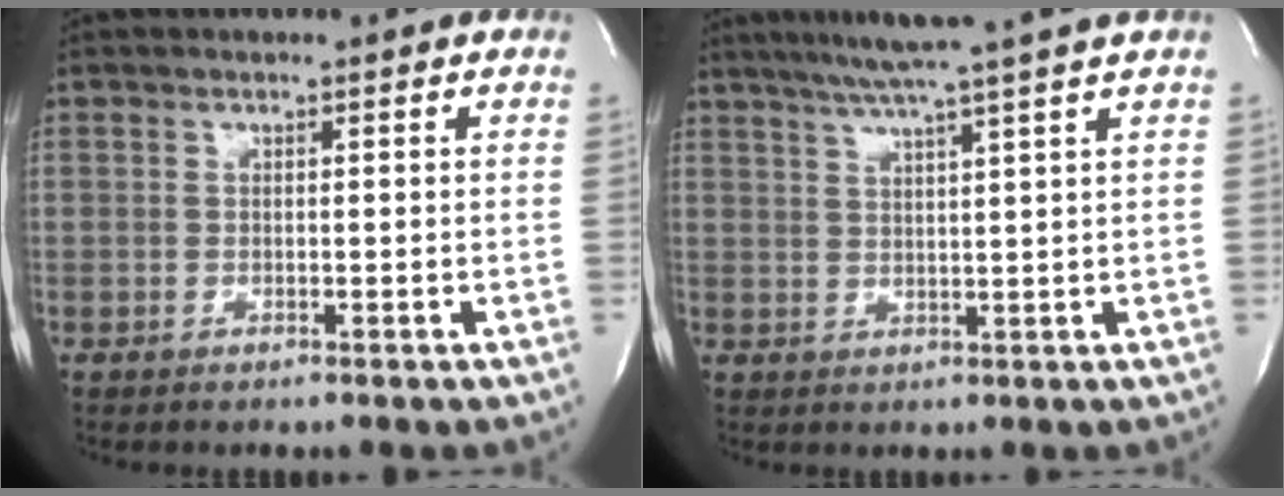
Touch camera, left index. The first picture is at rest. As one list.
[{"total": 9.7, "force": [7.8, -2.3, 5.3], "torque": [-0.084, 0.005, 0.110]}]